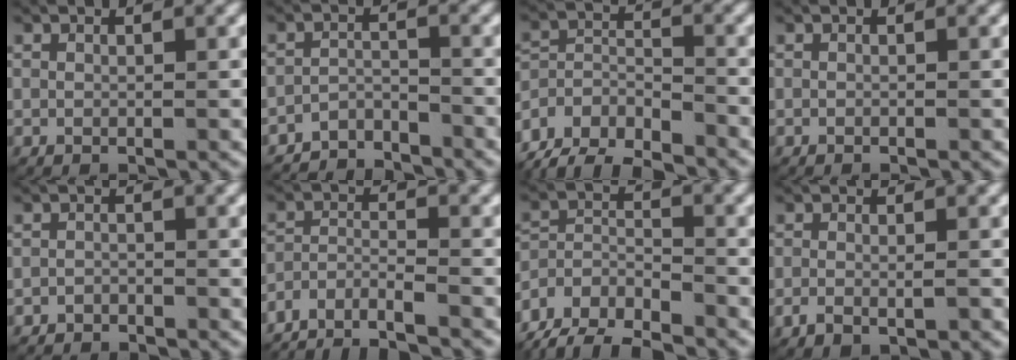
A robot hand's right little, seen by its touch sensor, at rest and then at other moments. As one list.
[{"total": 4.4, "force": [-4.1, 1.6, 0.7], "torque": [-0.012, -0.009, -0.075]}, {"total": 11.5, "force": [-9.0, 6.7, 2.7], "torque": [-0.068, -0.042, -0.147]}, {"total": 0.0}, {"total": 1.8, "force": [-1.7, 0.5, -0.1], "torque": [0.001, -0.009, -0.029]}, {"total": 10.5, "force": [-9.4, 4.0, 2.5], "torque": [-0.050, -0.031, -0.149]}, {"total": 9.7, "force": [-7.1, 6.3, 2.2], "torque": [-0.061, -0.034, -0.123]}, {"total": 2.1, "force": [-1.2, 1.1, 1.4], "torque": [-0.031, -0.006, -0.018]}]